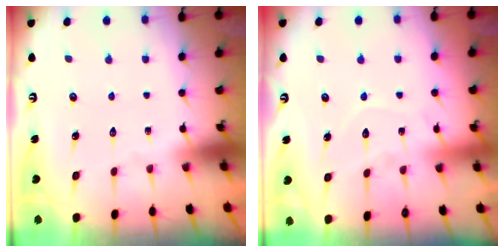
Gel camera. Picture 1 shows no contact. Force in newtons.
{"total": 8.3, "press": 8.3, "slide": 0.6}